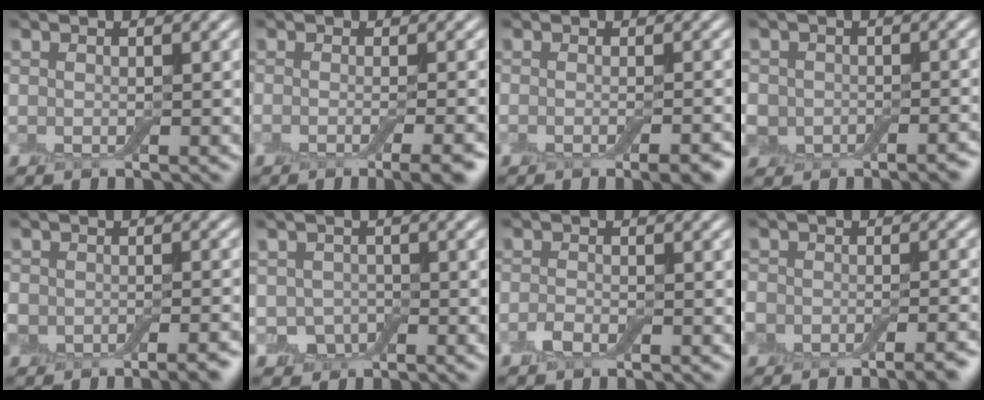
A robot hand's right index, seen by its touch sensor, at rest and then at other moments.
{"total": 5.0, "force": [-1.9, 1.8, 4.2], "torque": [-0.030, -0.002, -0.024]}
{"total": 3.7, "force": [-1.5, 1.3, 3.1], "torque": [-0.022, 0.004, -0.019]}
{"total": 6.0, "force": [-2.6, 5.0, 2.1], "torque": [-0.017, -0.006, -0.052]}
{"total": 5.6, "force": [-3.7, 3.2, 2.8], "torque": [-0.026, -0.002, -0.056]}
{"total": 2.4, "force": [-0.7, 2.0, 1.0], "torque": [-0.016, -0.006, -0.017]}
{"total": 1.5, "force": [-0.9, 0.8, 1.0], "torque": [-0.023, 0.001, -0.021]}
{"total": 7.3, "force": [-5.6, 3.5, 3.1], "torque": [-0.028, 0.001, -0.076]}